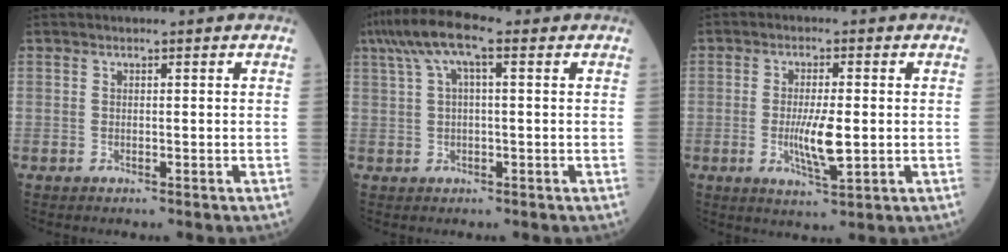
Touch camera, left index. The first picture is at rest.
{"total": 7.2, "force": [3.1, 1.9, 6.2], "torque": [-0.130, 0.039, 0.051]}
{"total": 6.2, "force": [-0.7, 1.2, 6.0], "torque": [-0.119, -0.011, -0.011]}